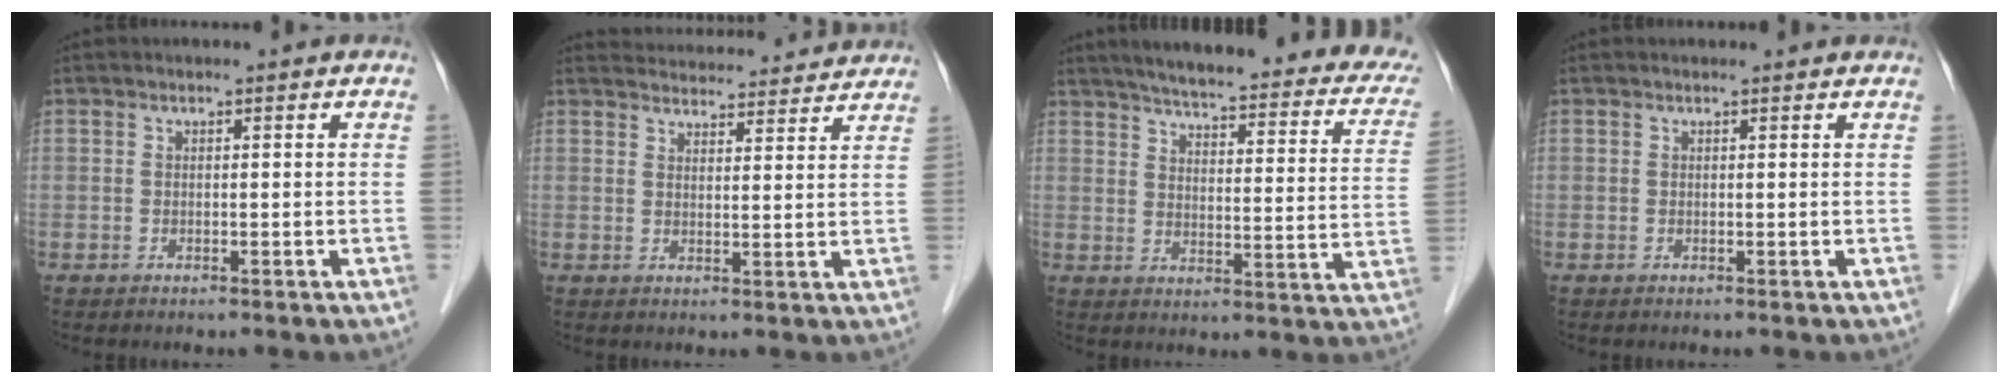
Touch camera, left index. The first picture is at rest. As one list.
[{"total": 15.2, "force": [14.7, 2.5, 2.8], "torque": [-0.027, 0.025, 0.180]}, {"total": 27.5, "force": [23.1, 5.2, 14.0], "torque": [-0.187, -0.023, 0.266]}, {"total": 1.7, "force": [1.6, 0.4, 0.3], "torque": [-0.014, 0.013, 0.015]}]